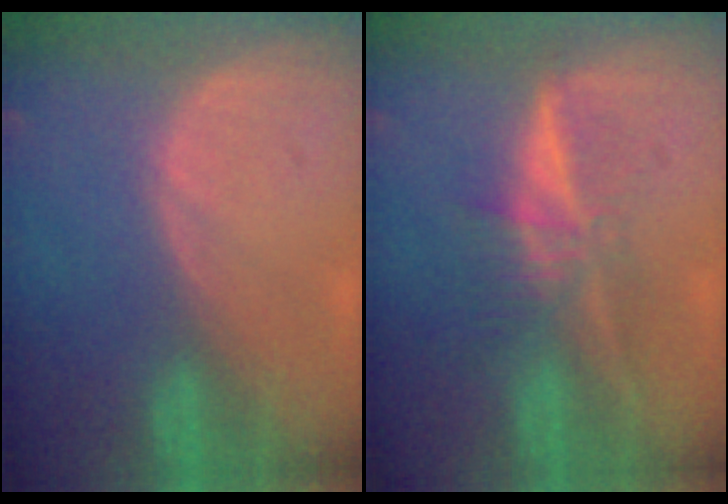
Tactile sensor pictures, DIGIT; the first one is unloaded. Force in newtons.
{"total": 5.9, "press": 5.6, "slide": 2.0}